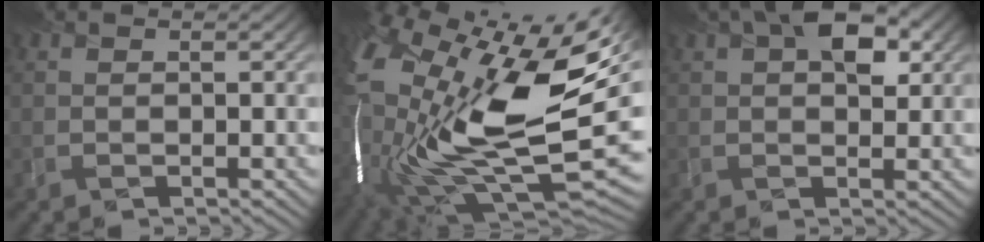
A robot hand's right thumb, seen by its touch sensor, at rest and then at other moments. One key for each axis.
{"total": 21.0, "fx": 0.8, "fy": 11.0, "fz": 17.9, "tx": -0.390, "ty": -0.068, "tz": 0.035}
{"total": 6.8, "fx": 2.6, "fy": 3.7, "fz": 5.0, "tx": -0.076, "ty": 0.011, "tz": 0.036}